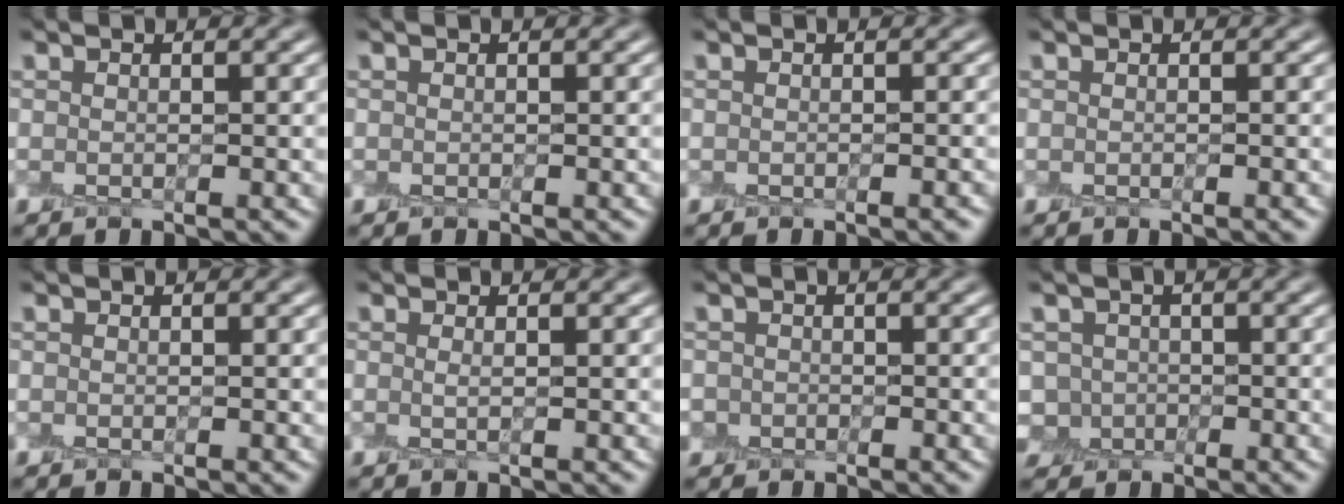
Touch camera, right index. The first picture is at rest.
{"total": 0.0}
{"total": 0.8, "force": [-0.5, 0.1, 0.6], "torque": [-0.007, -0.001, -0.005]}
{"total": 0.6, "force": [-0.4, 0.1, 0.4], "torque": [-0.005, -0.001, -0.003]}
{"total": 0.0}
{"total": 0.8, "force": [0.1, 0.2, 0.8], "torque": [-0.015, -0.001, 0.000]}
{"total": 1.2, "force": [-0.4, 1.1, 0.1], "torque": [0.007, -0.004, -0.011]}
{"total": 2.4, "force": [-0.5, 2.3, 0.6], "torque": [-0.003, 0.000, -0.014]}